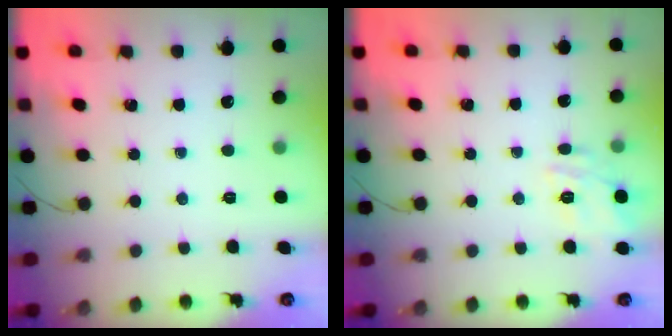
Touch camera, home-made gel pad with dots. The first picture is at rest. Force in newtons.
{"total": 12.6, "press": 12.6, "slide": 0.6}